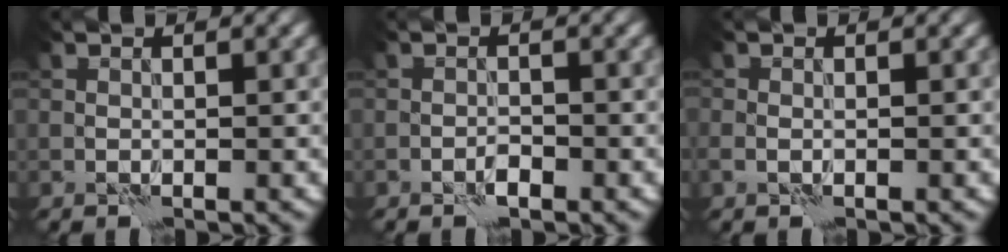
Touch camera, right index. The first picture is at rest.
{"total": 0.8, "force": [-0.6, 0.3, 0.5], "torque": [-0.009, 0.002, -0.012]}
{"total": 0.7, "force": [-0.1, 0.6, 0.4], "torque": [-0.011, -0.002, -0.003]}